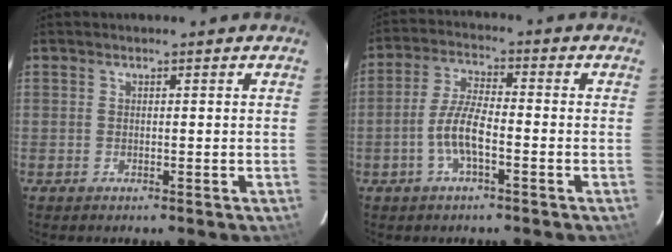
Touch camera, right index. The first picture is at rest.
{"total": 6.7, "force": [-2.6, 1.7, 5.9], "torque": [-0.125, 0.005, -0.050]}